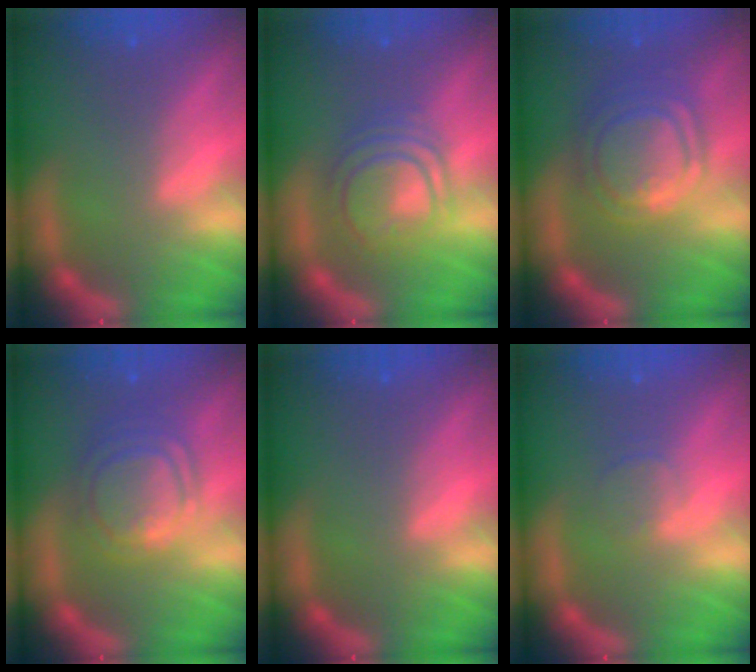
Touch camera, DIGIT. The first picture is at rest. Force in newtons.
{"total": 6.0}
{"total": 8.0}
{"total": 6.5}
{"total": 0.0}
{"total": 1.4}